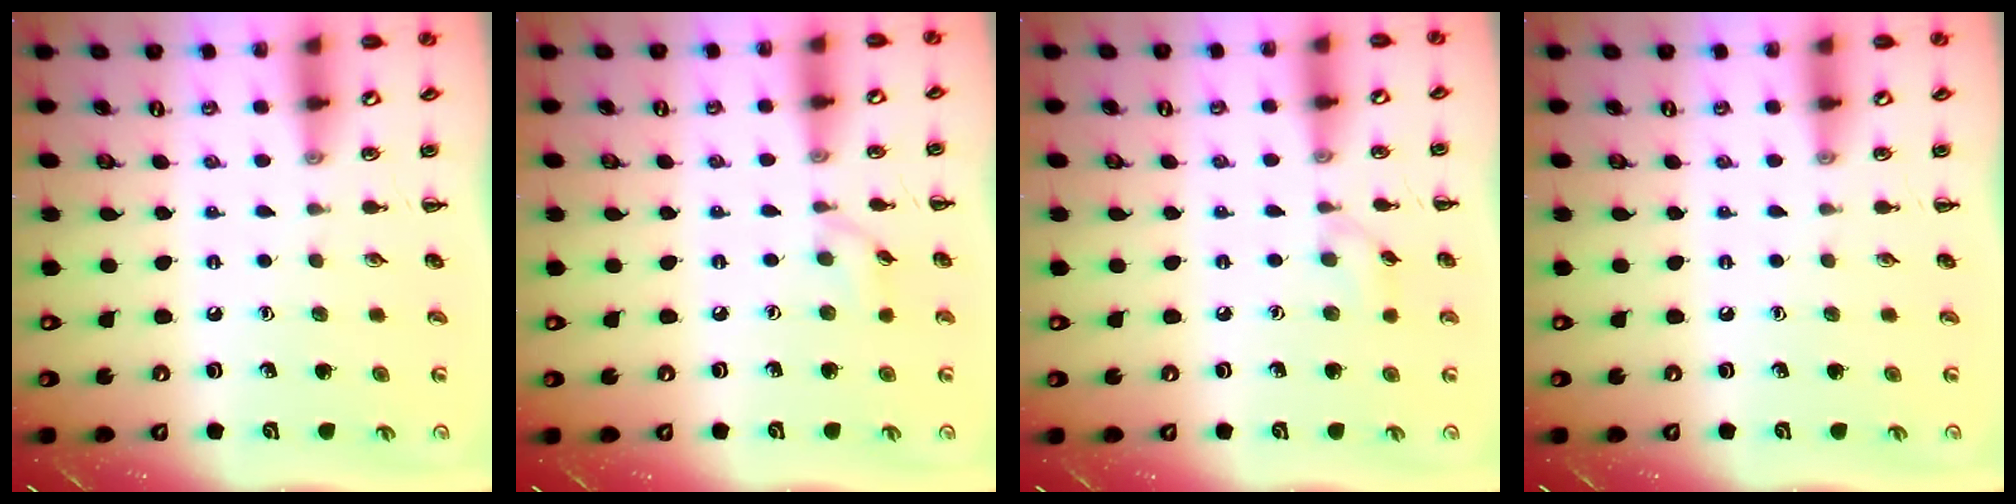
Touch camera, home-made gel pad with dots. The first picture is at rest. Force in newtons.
{"total": 5.4, "press": 5.3, "slide": 0.6}
{"total": 5.9, "press": 5.5, "slide": 2.2}
{"total": 0.0}